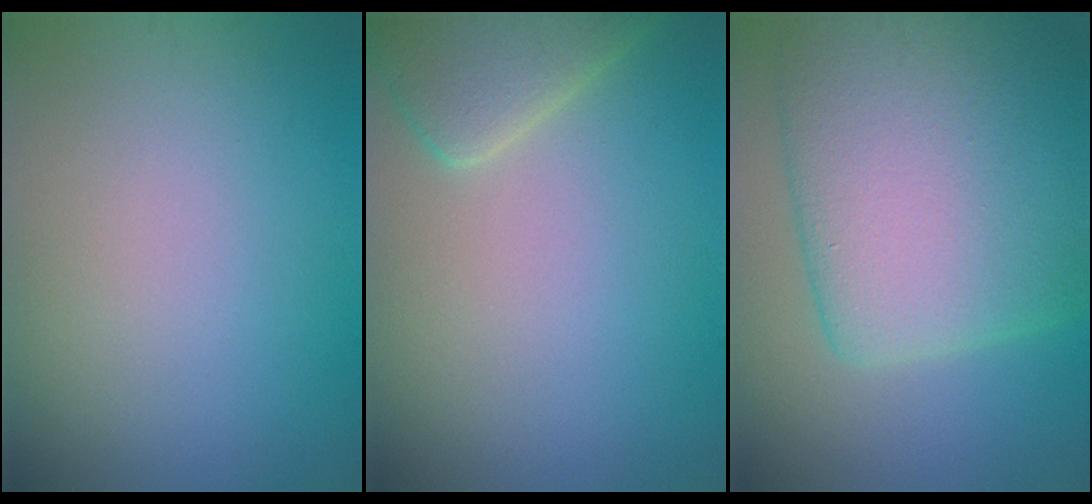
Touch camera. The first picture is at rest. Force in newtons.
{"total": 4.2, "press": 4.2, "slide": 0.4}
{"total": 12.2, "press": 12.2, "slide": 0.7}